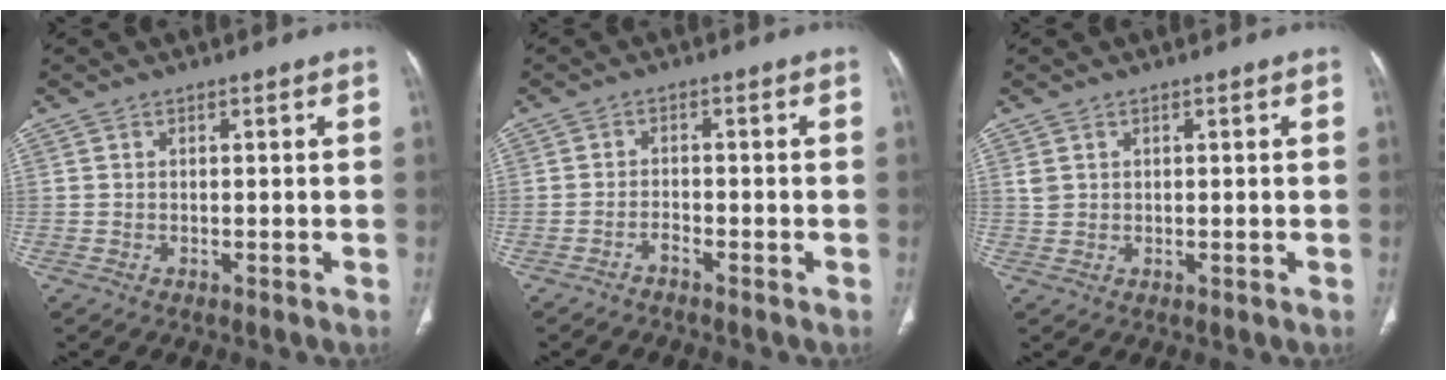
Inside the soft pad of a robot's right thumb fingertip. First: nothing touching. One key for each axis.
{"total": 1.4, "fx": -1.3, "fy": 0.2, "fz": 0.3, "tx": -0.007, "ty": 0.013, "tz": -0.025}
{"total": 1.6, "fx": 0.7, "fy": 1.2, "fz": 0.7, "tx": -0.009, "ty": -0.002, "tz": 0.017}